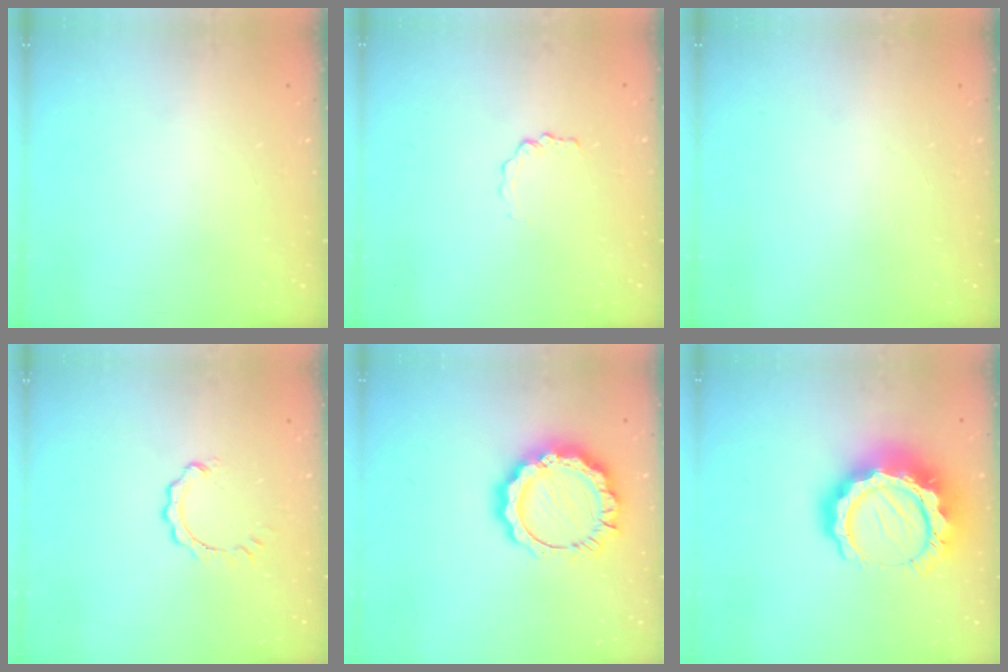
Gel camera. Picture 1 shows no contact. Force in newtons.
{"total": 1.4, "press": 1.4, "slide": 0.2}
{"total": 0.0}
{"total": 1.3, "press": 1.2, "slide": 0.2}
{"total": 14.6, "press": 14.6, "slide": 1.1}
{"total": 19.2, "press": 19.1, "slide": 2.1}